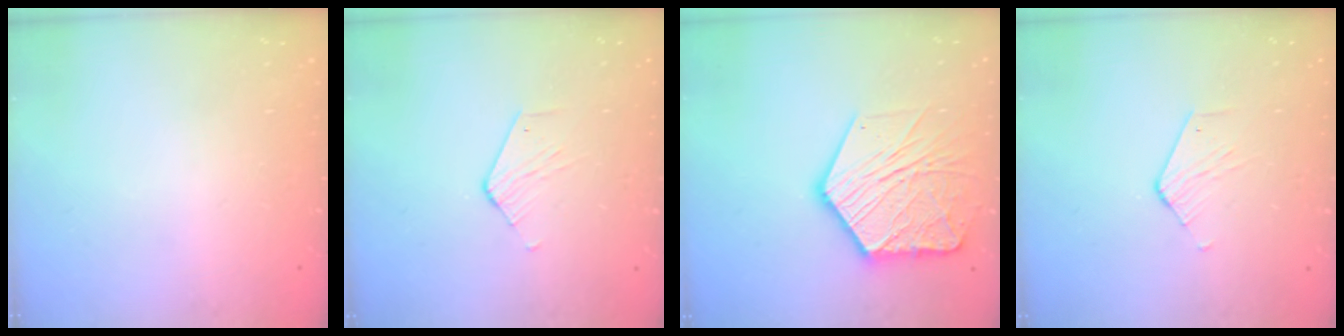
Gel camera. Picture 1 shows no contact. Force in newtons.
{"total": 2.8, "press": 2.8, "slide": 0.2}
{"total": 17.1, "press": 17.0, "slide": 1.7}
{"total": 2.8, "press": 2.8, "slide": 0.2}